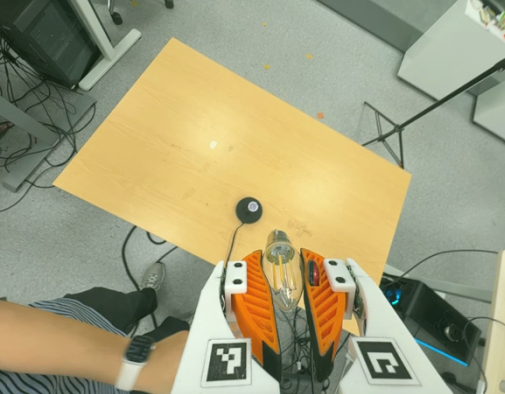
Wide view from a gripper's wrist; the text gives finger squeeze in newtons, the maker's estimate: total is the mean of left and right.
{"total": 21.6, "left": 27.0, "right": 16.1}